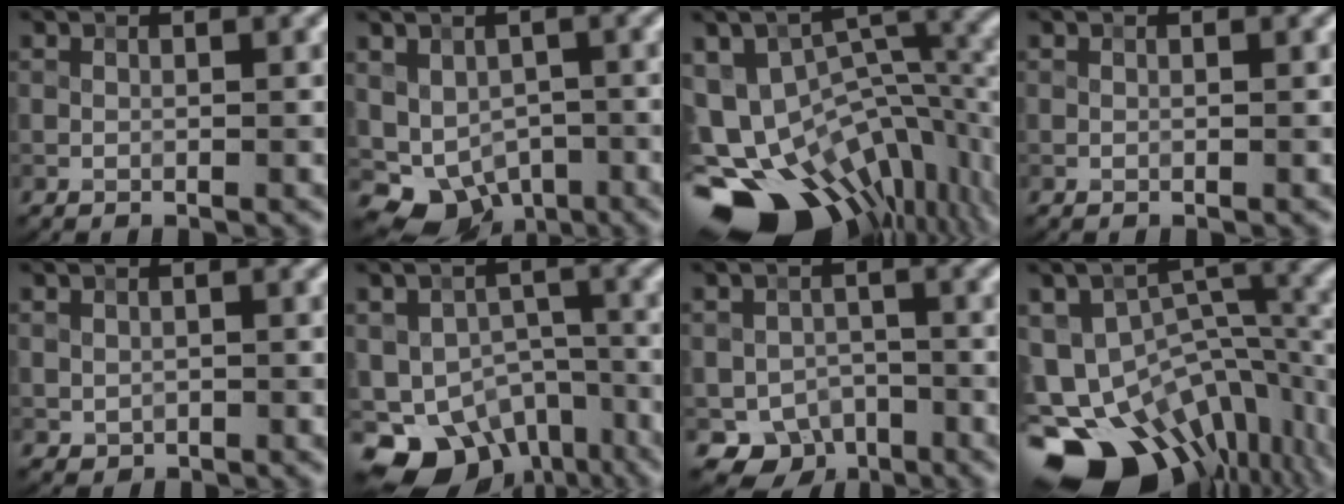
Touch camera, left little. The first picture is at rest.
{"total": 5.7, "force": [-2.1, 4.4, 2.9], "torque": [-0.044, -0.009, -0.024]}
{"total": 16.6, "force": [-7.3, 10.8, 10.3], "torque": [-0.182, -0.017, -0.094]}
{"total": 0.0}
{"total": 0.8, "force": [0.0, 0.7, 0.3], "torque": [-0.004, -0.005, 0.003]}
{"total": 10.8, "force": [-6.9, 6.9, 4.7], "torque": [-0.072, -0.013, -0.099]}
{"total": 4.1, "force": [-2.3, 3.2, 1.1], "torque": [-0.003, -0.010, -0.034]}
{"total": 16.6, "force": [-8.9, 10.8, 9.0], "torque": [-0.163, -0.024, -0.112]}